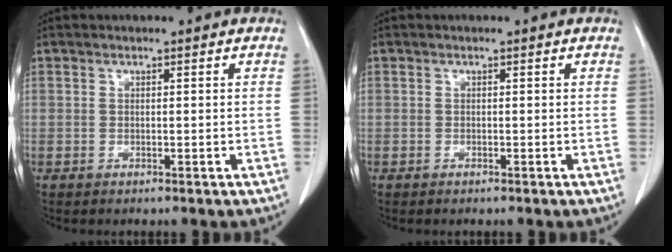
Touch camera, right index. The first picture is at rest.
{"total": 0.0}